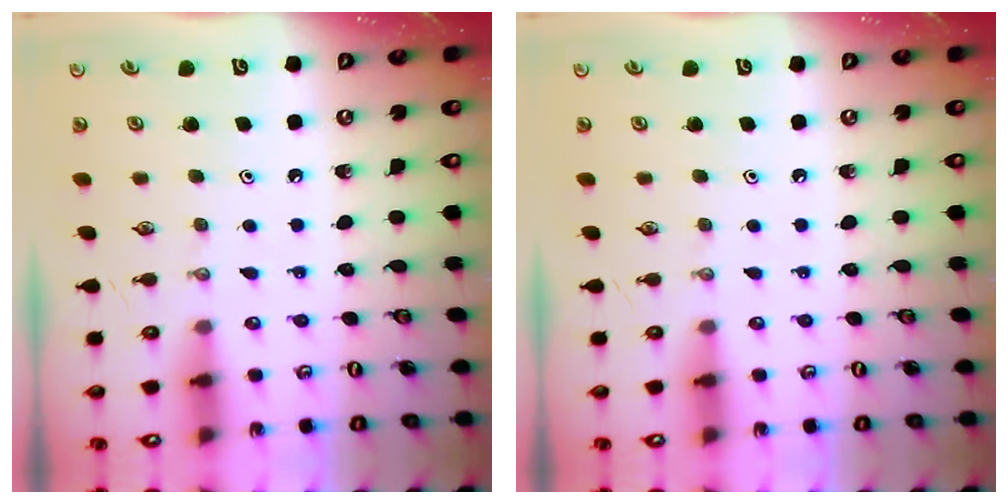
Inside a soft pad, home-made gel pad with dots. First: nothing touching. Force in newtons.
{"total": 0.0}